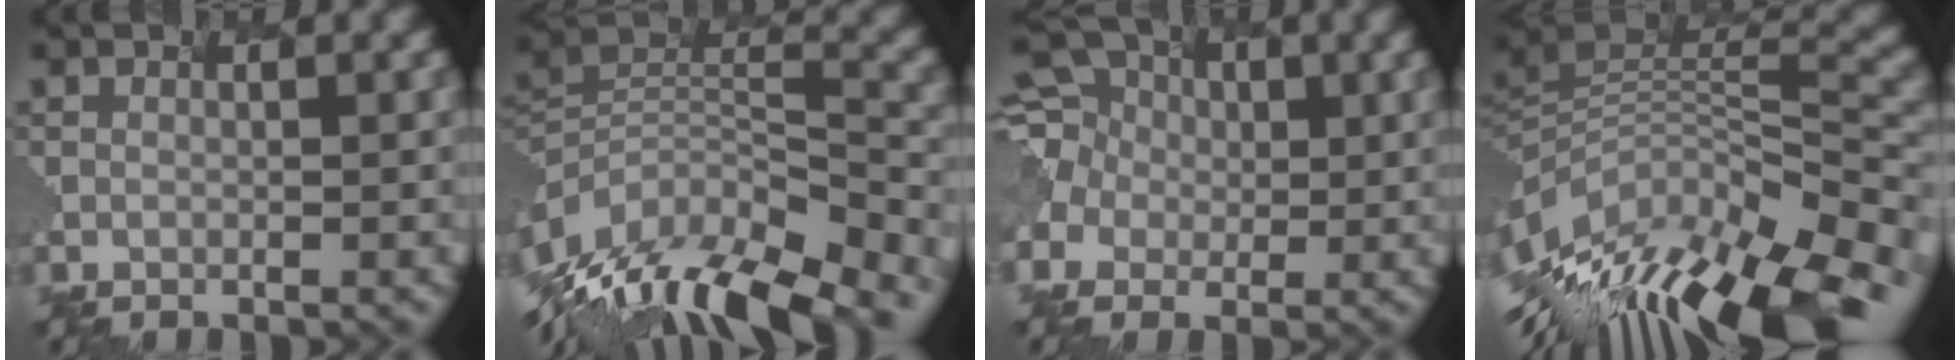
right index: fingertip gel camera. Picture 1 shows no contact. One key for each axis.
{"total": 12.9, "fx": -10.2, "fy": 4.4, "fz": 6.6, "tx": -0.194, "ty": 0.005, "tz": -0.155}
{"total": 6.2, "fx": -0.4, "fy": 5.8, "fz": 2.2, "tx": -0.102, "ty": 0.018, "tz": -0.031}
{"total": 12.7, "fx": -8.3, "fy": 4.5, "fz": 8.4, "tx": -0.195, "ty": 0.002, "tz": -0.115}